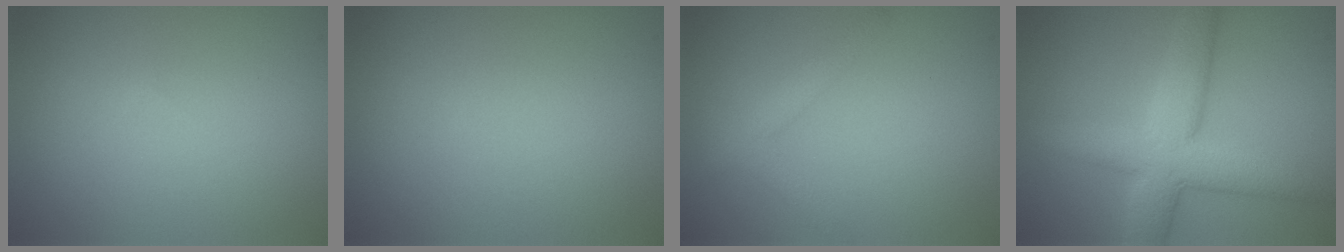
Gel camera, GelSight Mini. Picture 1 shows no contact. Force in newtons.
{"total": 0.0}
{"total": 2.1, "press": 2.1, "slide": 0.1}
{"total": 7.3, "press": 7.3, "slide": 0.4}